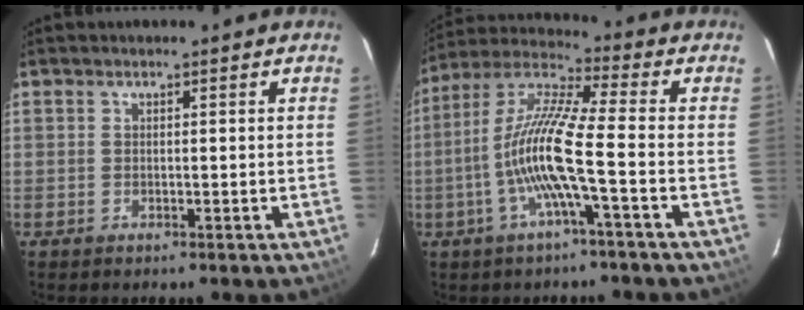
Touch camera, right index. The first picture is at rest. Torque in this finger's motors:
{"motor_torque": [1.35, -0.79, 0.97, 0.21]}